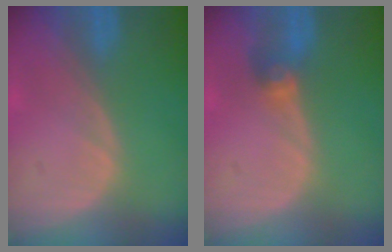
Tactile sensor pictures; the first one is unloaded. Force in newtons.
{"total": 2.7, "press": 2.7, "slide": 0.1}